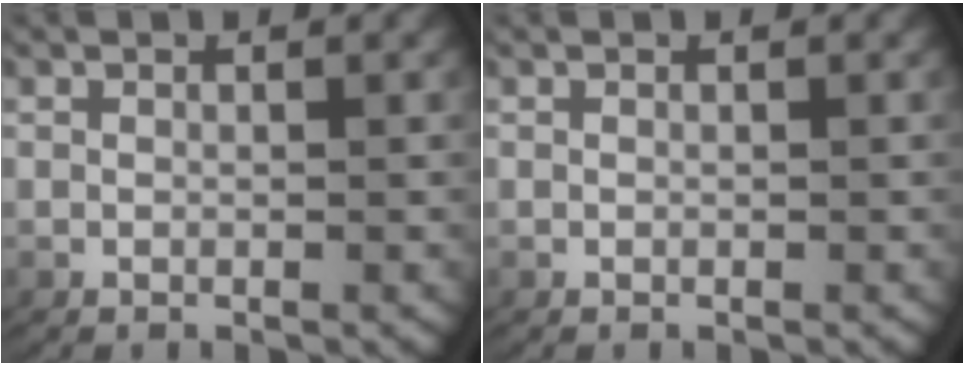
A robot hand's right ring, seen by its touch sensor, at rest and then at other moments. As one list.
[{"total": 0.0}]